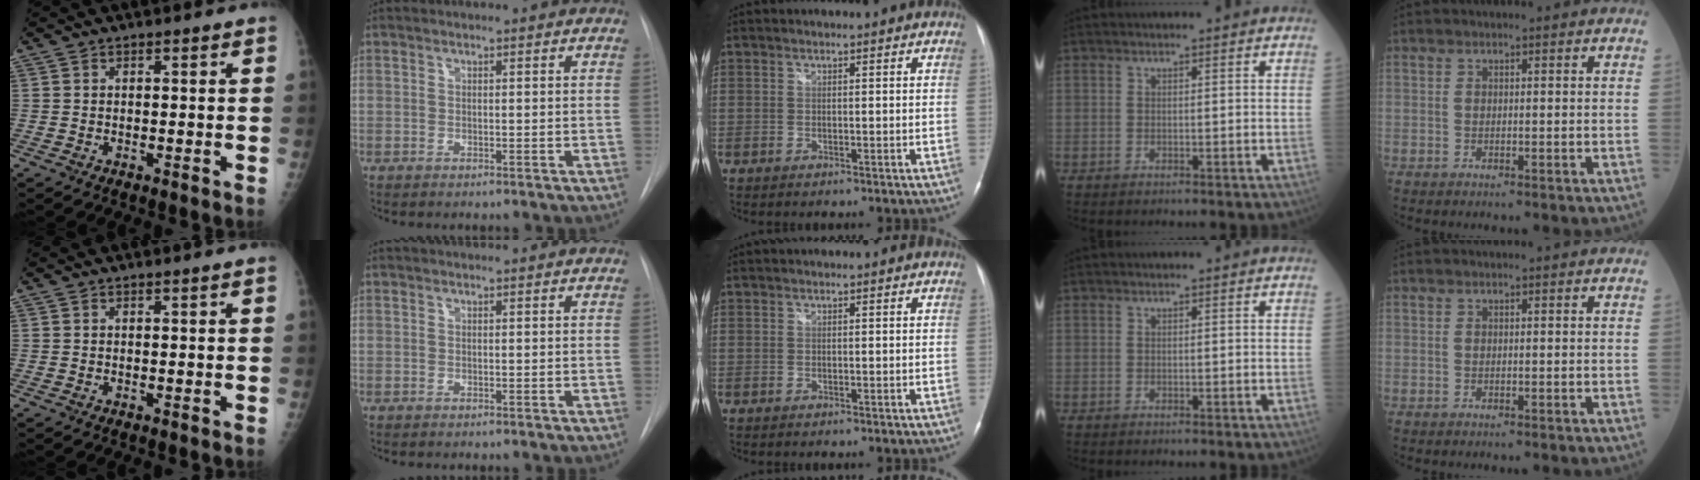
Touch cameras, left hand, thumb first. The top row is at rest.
{}